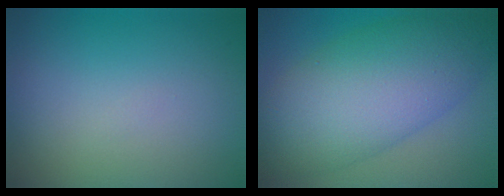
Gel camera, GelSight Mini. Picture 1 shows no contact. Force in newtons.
{"total": 10.4, "press": 10.4, "slide": 0.2}